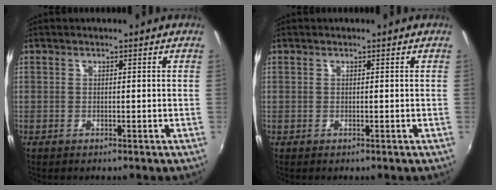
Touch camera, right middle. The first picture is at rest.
{"total": 0.0}